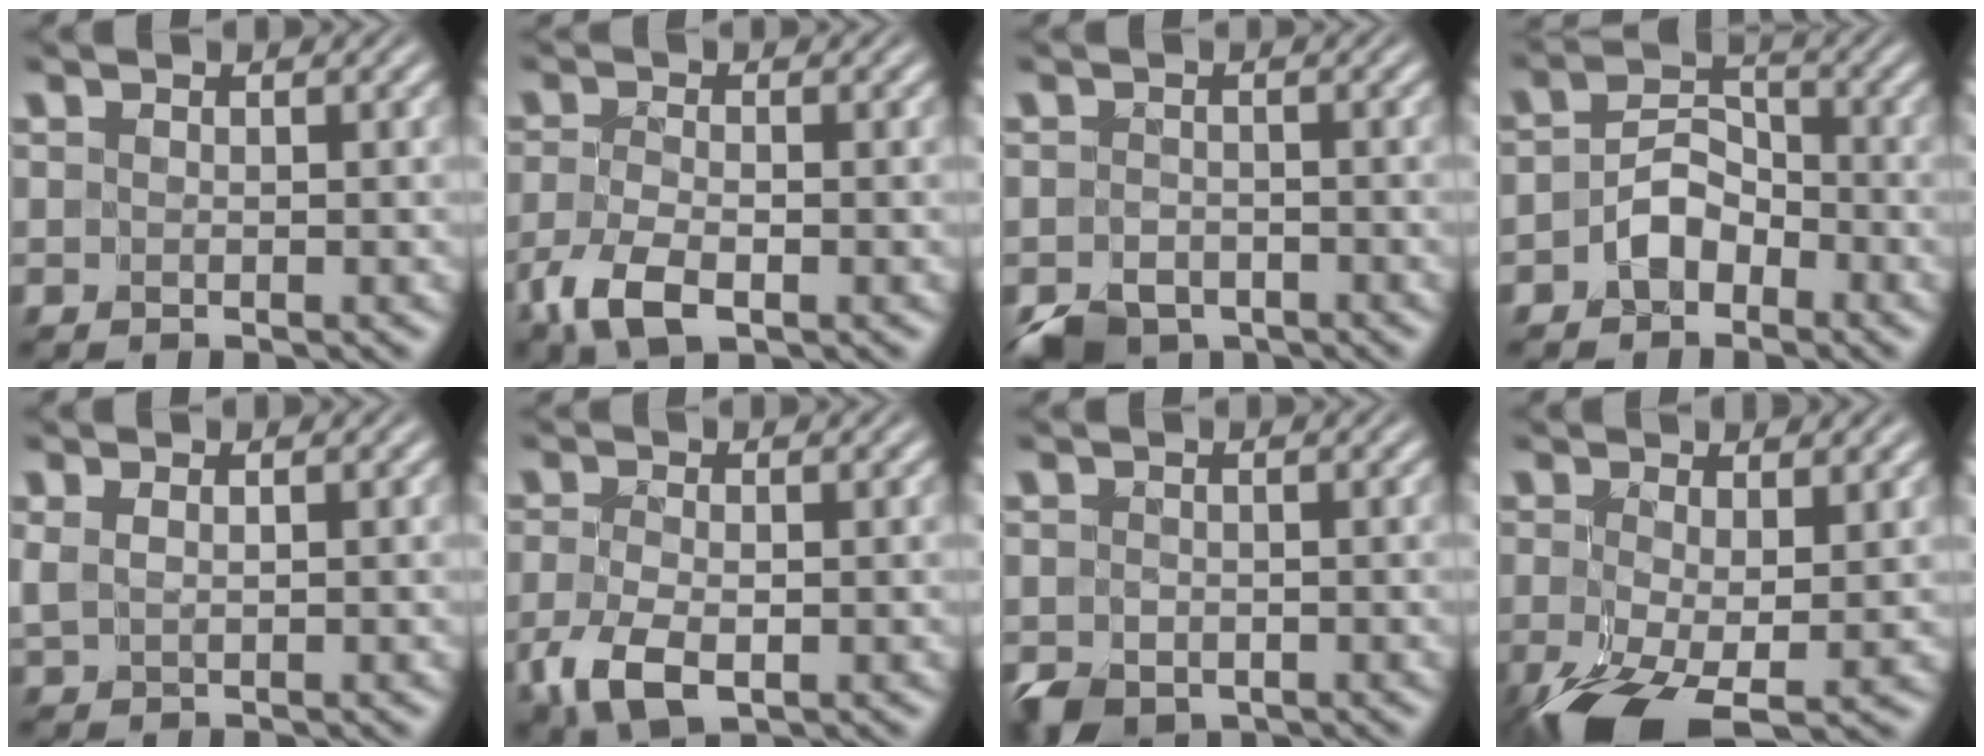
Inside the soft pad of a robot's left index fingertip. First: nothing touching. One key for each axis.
{"total": 3.7, "fx": -2.1, "fy": 1.5, "fz": 2.6, "tx": -0.065, "ty": -0.006, "tz": -0.046}
{"total": 3.4, "fx": -2.6, "fy": 1.8, "fz": 0.9, "tx": -0.012, "ty": -0.005, "tz": -0.050}
{"total": 3.0, "fx": -1.7, "fy": 2.1, "fz": 1.3, "tx": -0.017, "ty": 0.013, "tz": -0.033}
{"total": 0.8, "fx": 0.4, "fy": 0.4, "fz": 0.6, "tx": -0.016, "ty": 0.002, "tz": 0.013}
{"total": 4.3, "fx": -1.9, "fy": 2.2, "fz": 3.1, "tx": -0.078, "ty": -0.010, "tz": -0.038}
{"total": 2.3, "fx": -1.3, "fy": 1.6, "fz": 1.0, "tx": -0.016, "ty": -0.009, "tz": -0.026}
{"total": 6.9, "fx": -2.8, "fy": 2.9, "fz": 5.5, "tx": -0.121, "ty": -0.023, "tz": -0.048}